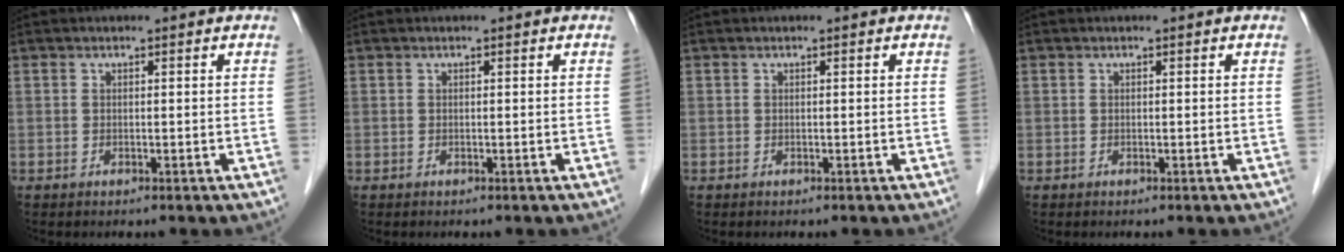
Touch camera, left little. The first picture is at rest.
{"total": 0.0}
{"total": 0.0}
{"total": 0.0}